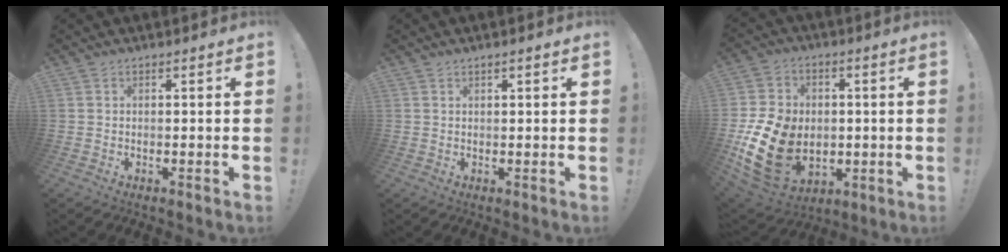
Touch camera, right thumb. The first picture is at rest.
{"total": 1.0, "force": [0.7, 0.3, 0.6], "torque": [-0.005, -0.002, 0.010]}
{"total": 19.8, "force": [-3.7, 15.0, 12.4], "torque": [-0.232, 0.023, -0.049]}